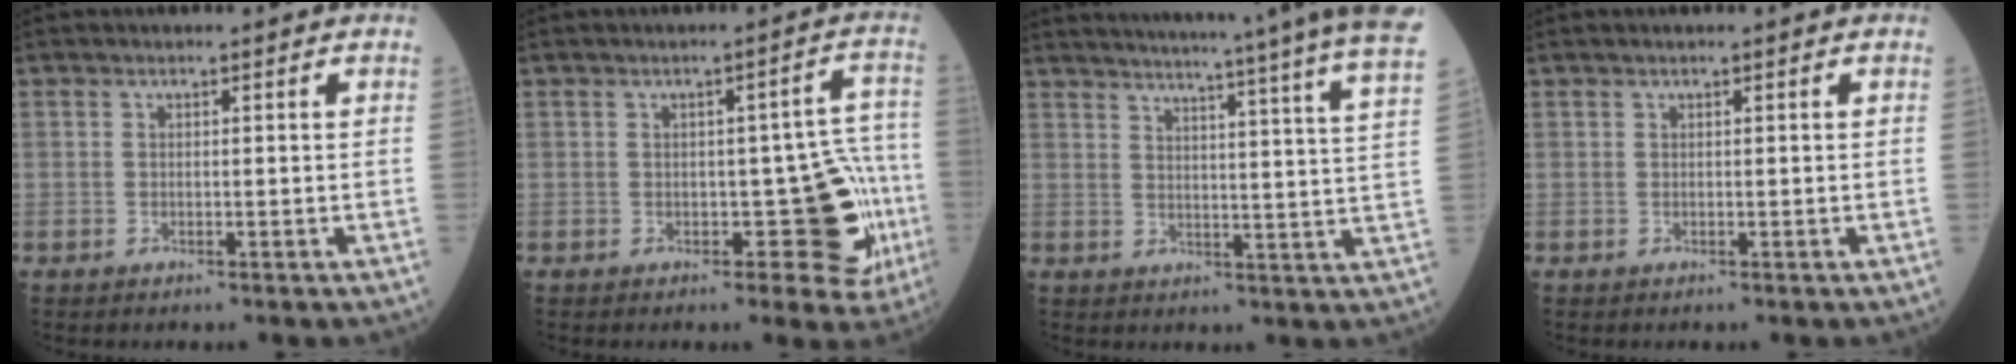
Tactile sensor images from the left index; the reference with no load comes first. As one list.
[{"total": 8.9, "force": [-2.1, 3.9, 7.7], "torque": [-0.073, 0.025, -0.013]}, {"total": 25.7, "force": [23.2, -3.1, 10.6], "torque": [-0.168, -0.084, 0.288]}, {"total": 0.6, "force": [0.6, 0.1, 0.2], "torque": [-0.008, 0.013, 0.015]}]